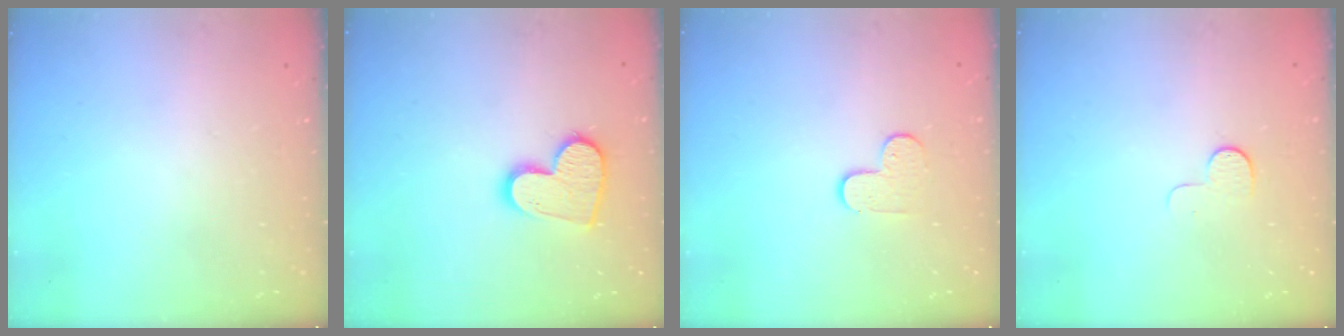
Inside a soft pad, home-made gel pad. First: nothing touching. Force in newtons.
{"total": 13.0, "press": 13.0, "slide": 1.1}
{"total": 6.1, "press": 6.1, "slide": 0.6}
{"total": 5.1, "press": 5.0, "slide": 0.5}